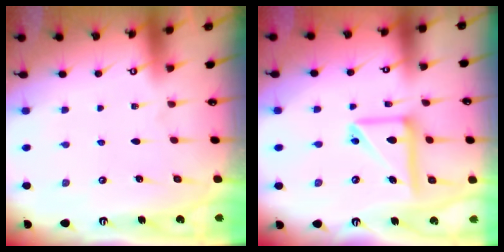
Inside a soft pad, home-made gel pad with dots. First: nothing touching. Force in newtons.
{"total": 14.2, "press": 14.0, "slide": 2.1}